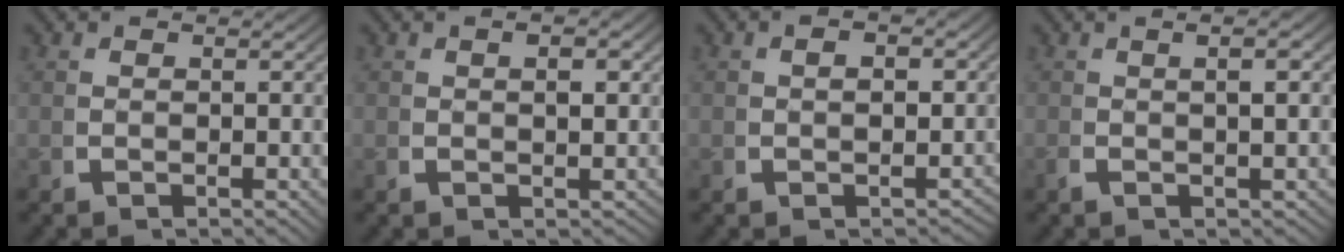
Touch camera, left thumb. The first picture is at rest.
{"total": 1.7, "force": [0.3, 1.1, 1.3], "torque": [-0.020, -0.002, 0.007]}
{"total": 2.1, "force": [-1.0, 1.4, 1.3], "torque": [-0.011, -0.004, -0.015]}
{"total": 2.1, "force": [0.2, 0.6, 2.0], "torque": [-0.036, 0.003, 0.002]}